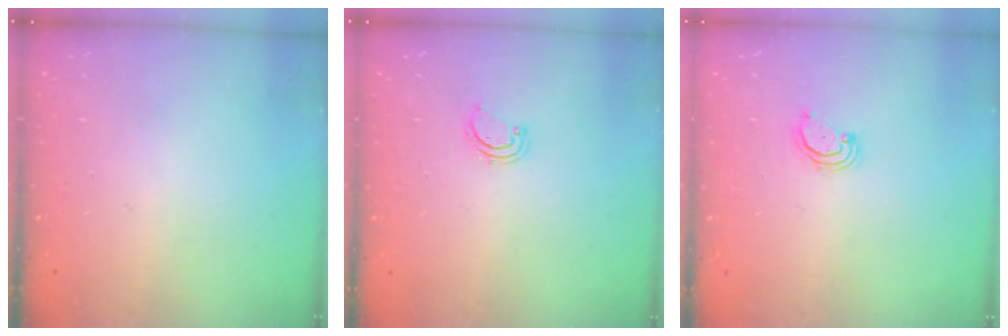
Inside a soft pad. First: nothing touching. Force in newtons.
{"total": 2.5, "press": 2.5, "slide": 0.3}
{"total": 2.5, "press": 2.5, "slide": 0.3}